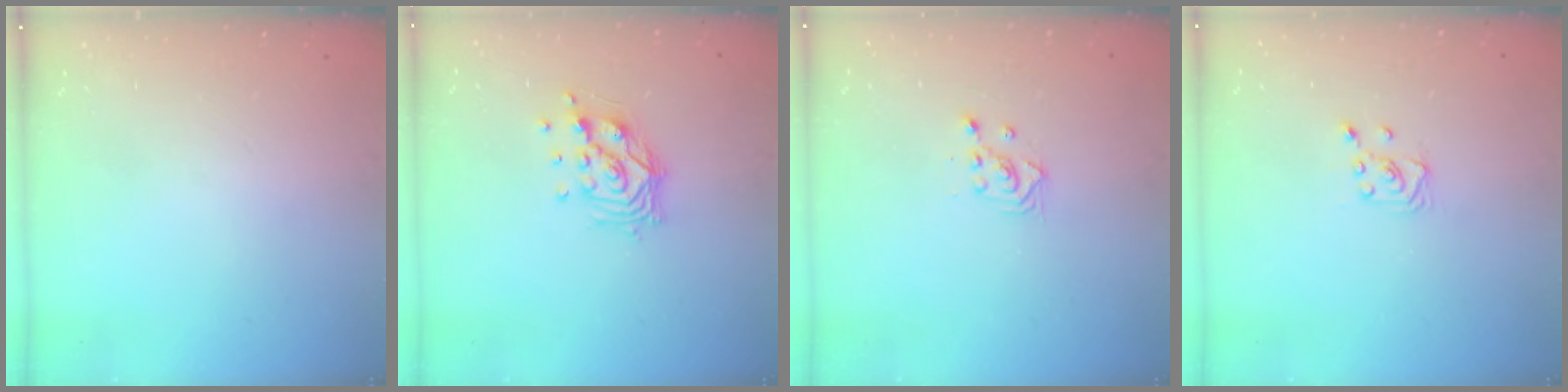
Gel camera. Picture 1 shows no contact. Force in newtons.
{"total": 10.1, "press": 10.0, "slide": 1.1}
{"total": 2.3, "press": 2.3, "slide": 0.3}
{"total": 3.4, "press": 3.4, "slide": 0.4}